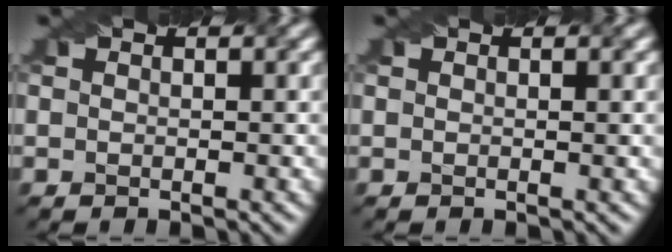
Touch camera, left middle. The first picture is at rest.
{"total": 0.6, "force": [0.1, 0.0, 0.5], "torque": [-0.008, 0.000, 0.000]}